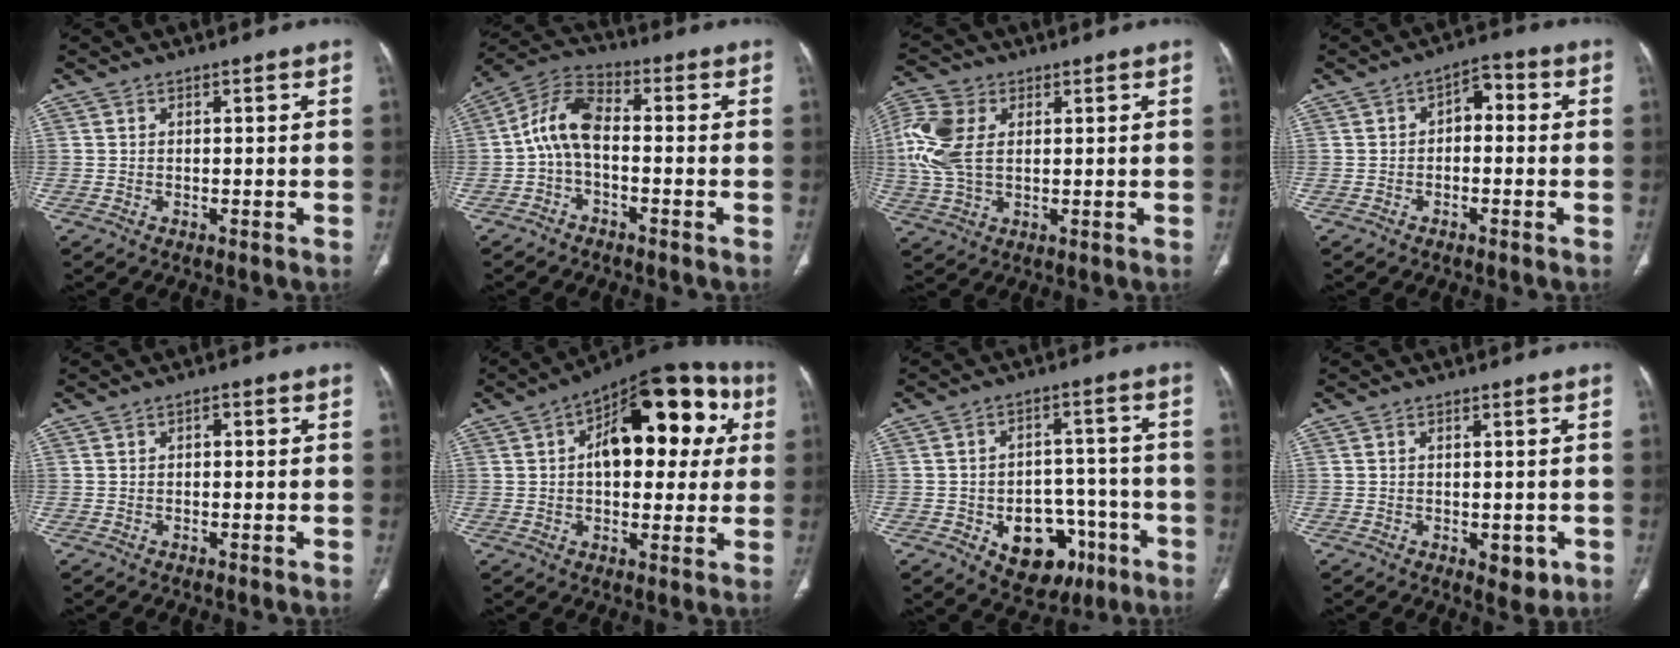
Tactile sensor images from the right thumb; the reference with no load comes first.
{"total": 8.3, "force": [-1.3, 4.4, 7.0], "torque": [-0.135, 0.034, -0.038]}
{"total": 11.3, "force": [1.9, 7.3, 8.4], "torque": [-0.202, 0.011, 0.037]}
{"total": 4.6, "force": [-0.3, 2.9, 3.5], "torque": [-0.038, 0.028, -0.017]}
{"total": 1.2, "force": [0.0, 0.7, 0.9], "torque": [-0.010, 0.006, -0.004]}
{"total": 21.2, "force": [4.8, 11.0, 17.4], "torque": [-0.200, 0.028, 0.060]}
{"total": 13.6, "force": [-5.9, 9.4, 7.8], "torque": [-0.067, 0.047, -0.069]}
{"total": 4.3, "force": [-1.2, 2.4, 3.4], "torque": [-0.027, -0.004, -0.007]}